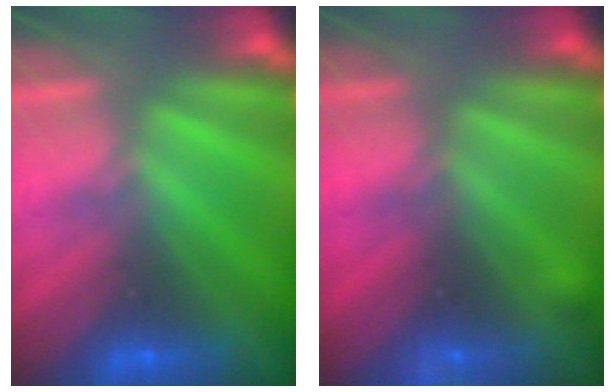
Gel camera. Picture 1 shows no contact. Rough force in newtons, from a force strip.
{"total": 2.4}